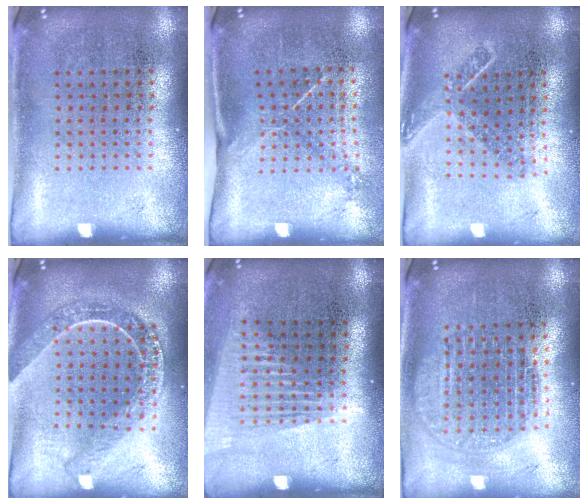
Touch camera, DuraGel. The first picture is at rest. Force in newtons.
{"total": 1.5, "press": 1.0, "slide": 1.0}
{"total": 1.8, "press": 1.3, "slide": 1.2}
{"total": 2.2, "press": 1.9, "slide": 1.1}
{"total": 1.5, "press": 1.3, "slide": 0.8}
{"total": 1.8, "press": 1.6, "slide": 0.9}